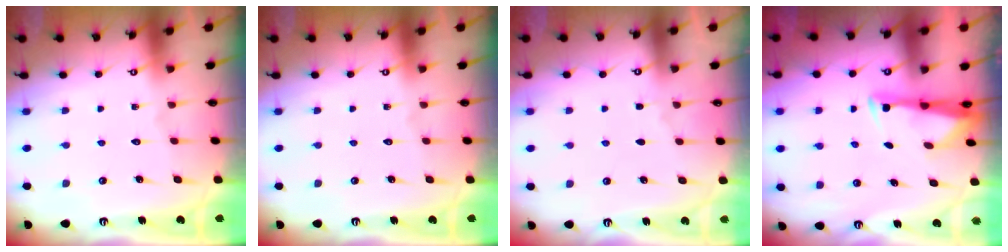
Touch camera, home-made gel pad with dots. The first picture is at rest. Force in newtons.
{"total": 0.0}
{"total": 1.2, "press": 1.2, "slide": 0.3}
{"total": 3.3, "press": 3.2, "slide": 0.9}